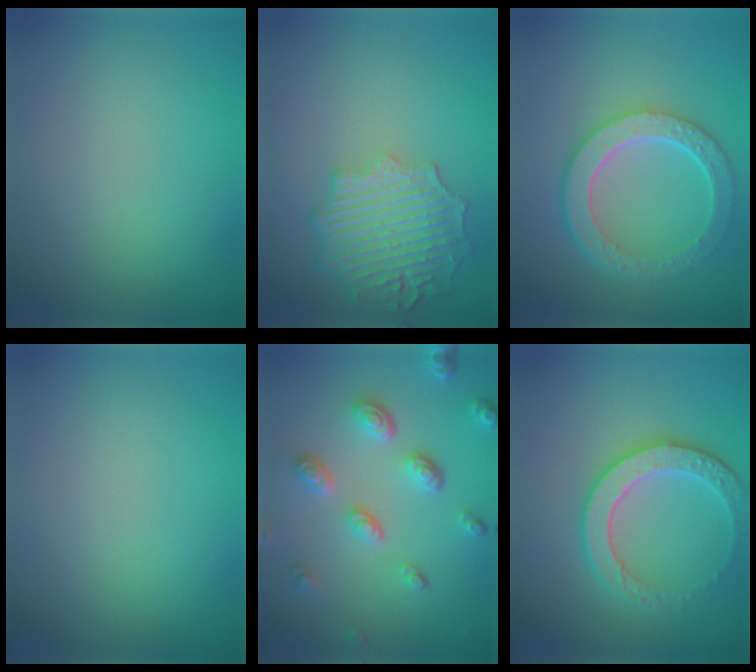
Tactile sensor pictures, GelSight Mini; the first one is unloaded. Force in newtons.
{"total": 6.3, "press": 5.2, "slide": 3.6}
{"total": 6.0, "press": 4.4, "slide": 4.1}
{"total": 0.0}
{"total": 4.4, "press": 3.5, "slide": 2.7}
{"total": 3.8, "press": 3.8, "slide": 0.7}